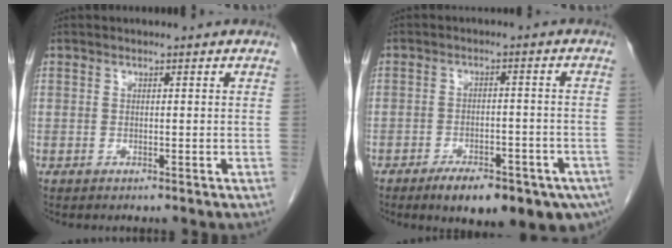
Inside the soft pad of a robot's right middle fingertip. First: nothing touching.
{"total": 13.7, "force": [-9.2, 4.9, 8.9], "torque": [-0.087, 0.001, -0.125]}